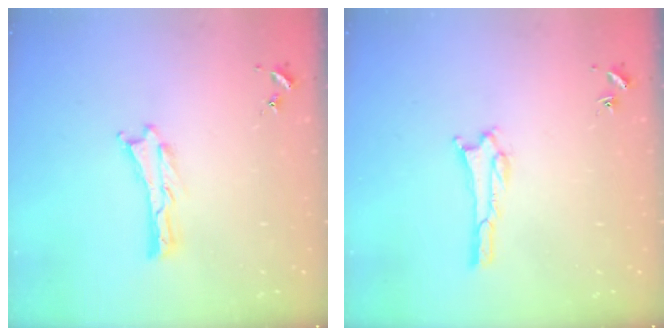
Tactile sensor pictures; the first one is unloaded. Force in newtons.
{"total": 1.5, "press": 1.5, "slide": 0.2}